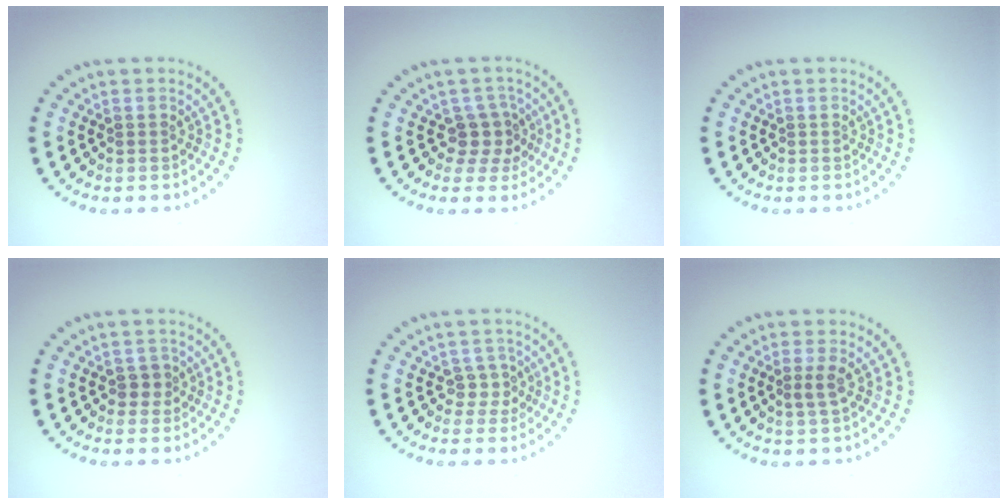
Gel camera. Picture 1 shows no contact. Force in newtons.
{"total": 2.5, "press": 2.0, "slide": 1.6}
{"total": 0.0}
{"total": 1.3, "press": 1.1, "slide": 0.6}
{"total": 1.8, "press": 1.4, "slide": 1.1}
{"total": 1.2, "press": 1.0, "slide": 0.7}